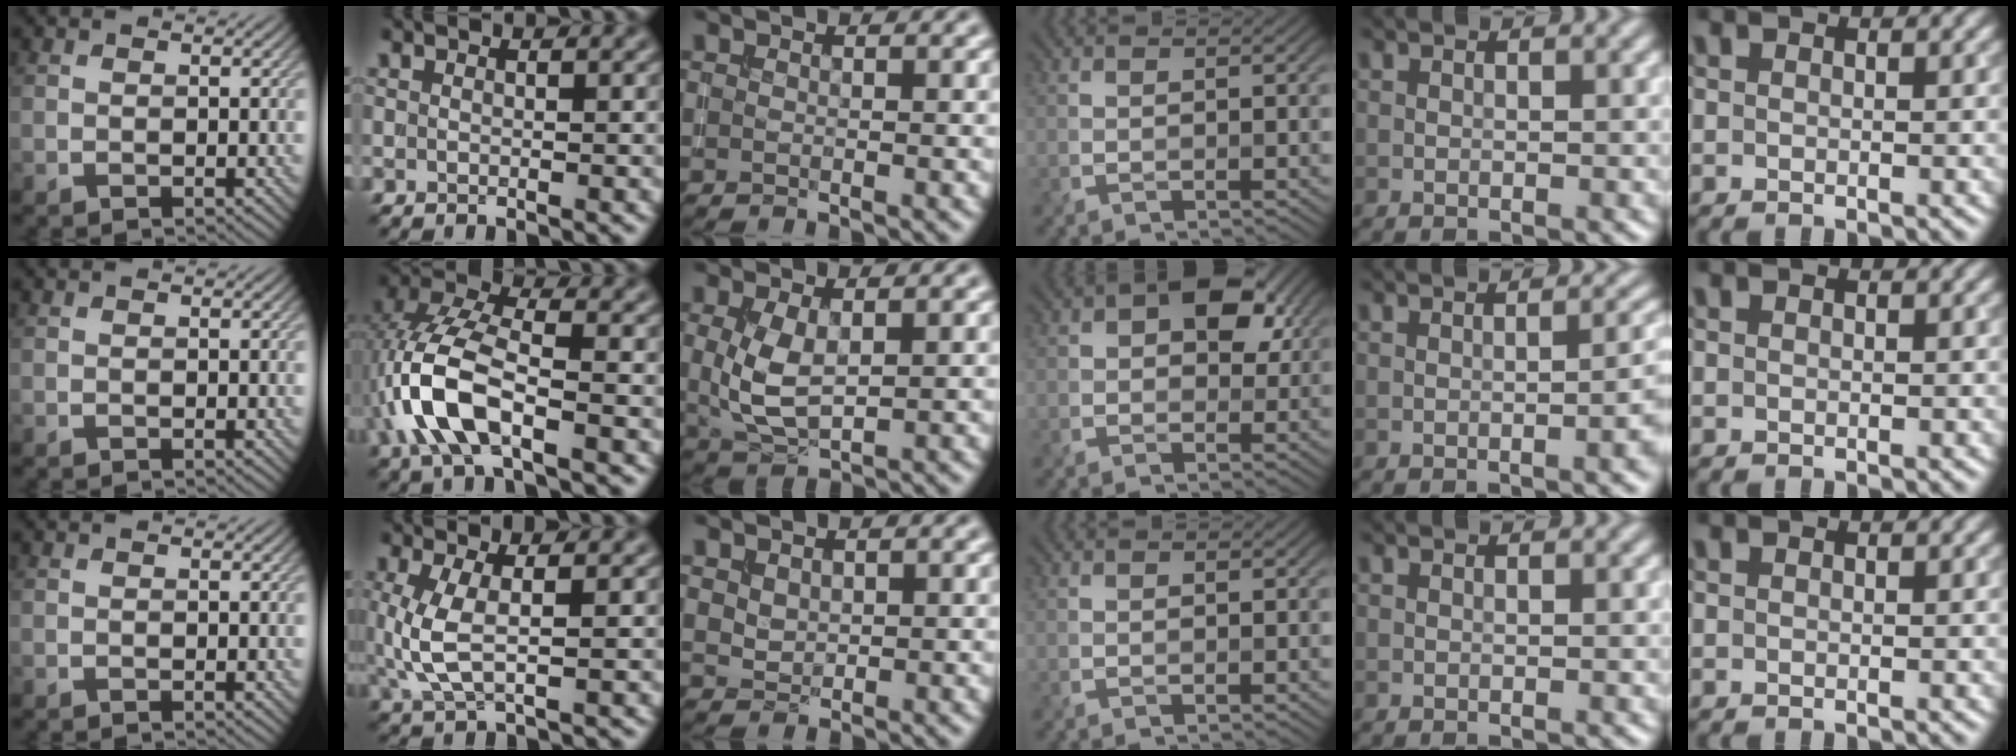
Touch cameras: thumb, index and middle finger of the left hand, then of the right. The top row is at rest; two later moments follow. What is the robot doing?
{"motion": "extract", "object": "drawer"}